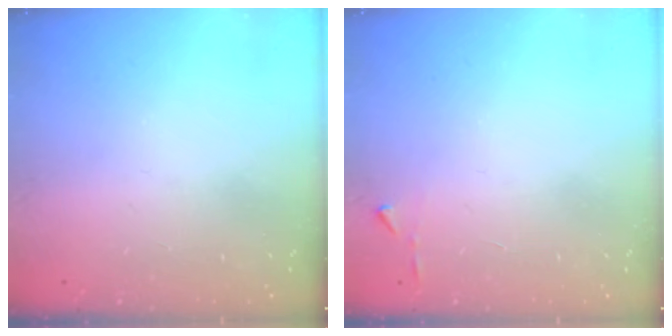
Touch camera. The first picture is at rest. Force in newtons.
{"total": 3.2, "press": 3.2, "slide": 0.4}